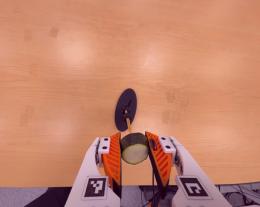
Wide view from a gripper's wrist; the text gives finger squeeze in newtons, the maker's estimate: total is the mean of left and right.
{"total": 10.5, "left": 9.6, "right": 11.4}